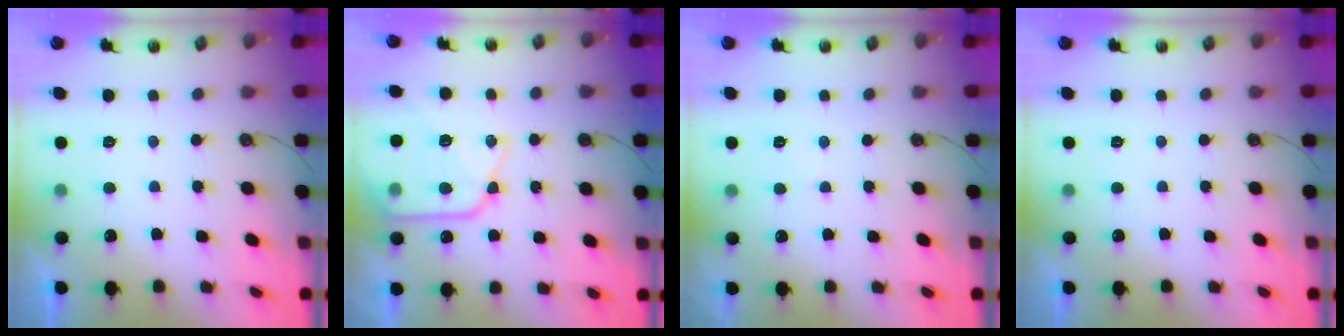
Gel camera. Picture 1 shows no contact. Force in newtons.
{"total": 16.1, "press": 16.0, "slide": 1.7}
{"total": 4.7, "press": 4.7, "slide": 0.6}
{"total": 0.0}